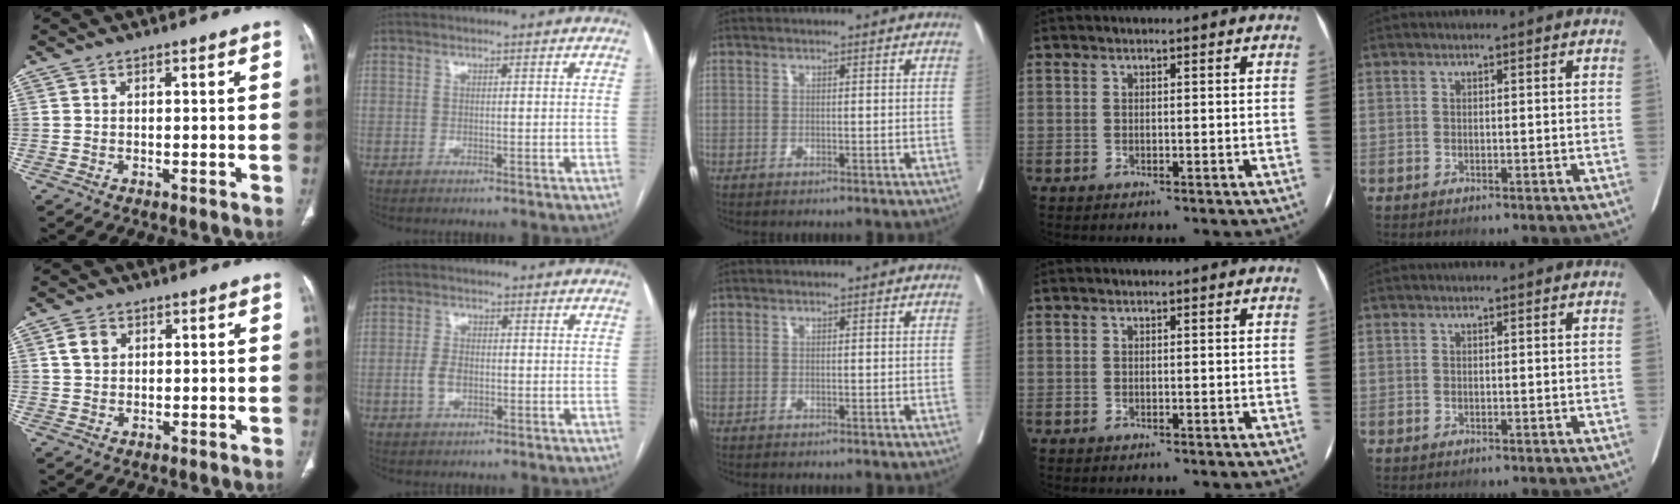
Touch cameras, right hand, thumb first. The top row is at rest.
{"thumb": {"total": 3.3, "force": [1.1, 2.6, 1.7], "torque": [-0.020, 0.001, 0.024]}, "index": {"total": 3.4, "force": [-0.8, 2.0, 2.6], "torque": [-0.059, 0.004, -0.014]}}